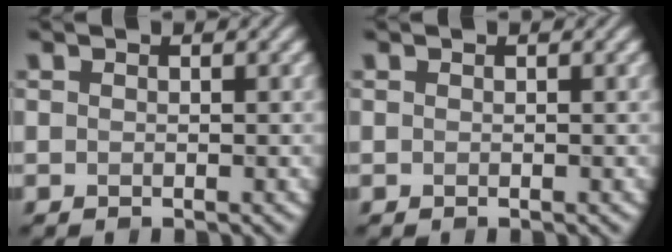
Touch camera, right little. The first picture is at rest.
{"total": 0.0}